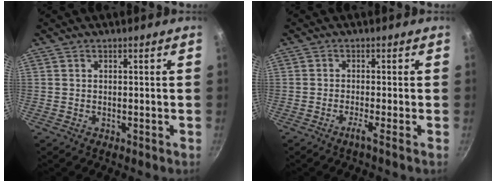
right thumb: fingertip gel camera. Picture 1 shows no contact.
{"total": 2.0, "force": [-1.2, -0.7, 1.5], "torque": [-0.039, 0.001, -0.027]}